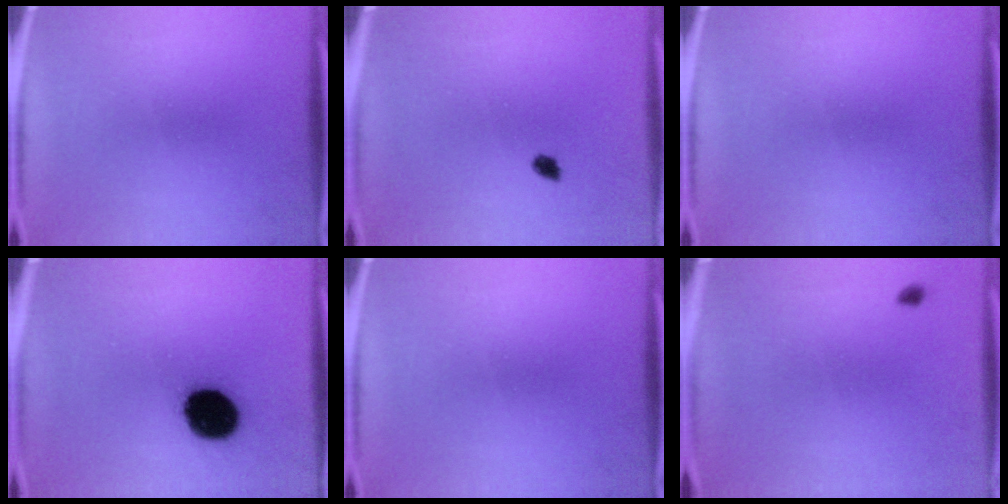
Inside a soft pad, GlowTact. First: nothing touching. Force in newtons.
{"total": 1.5}
{"total": 0.0}
{"total": 16.8}
{"total": 0.0}
{"total": 0.8}